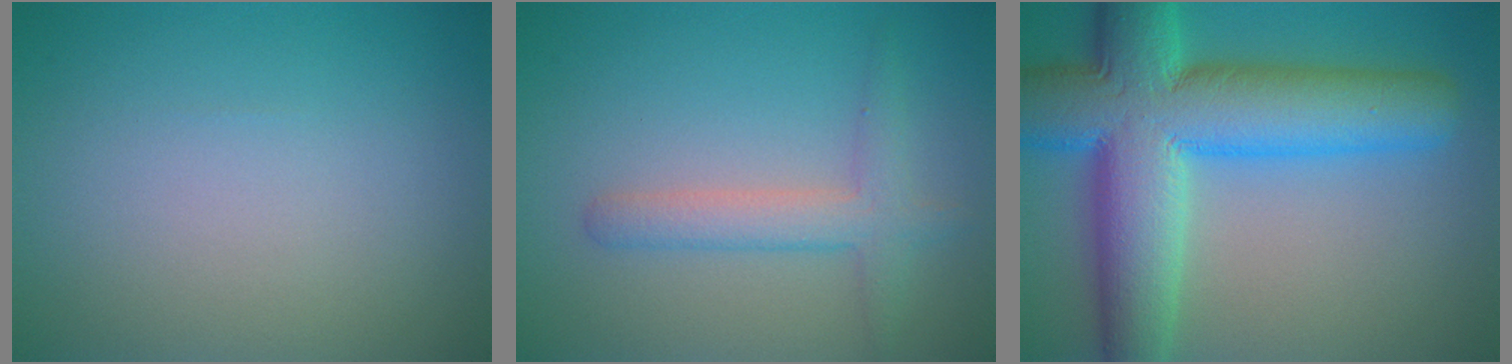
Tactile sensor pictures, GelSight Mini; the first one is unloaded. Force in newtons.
{"total": 2.8, "press": 2.8, "slide": 0.1}
{"total": 13.1, "press": 13.1, "slide": 0.4}